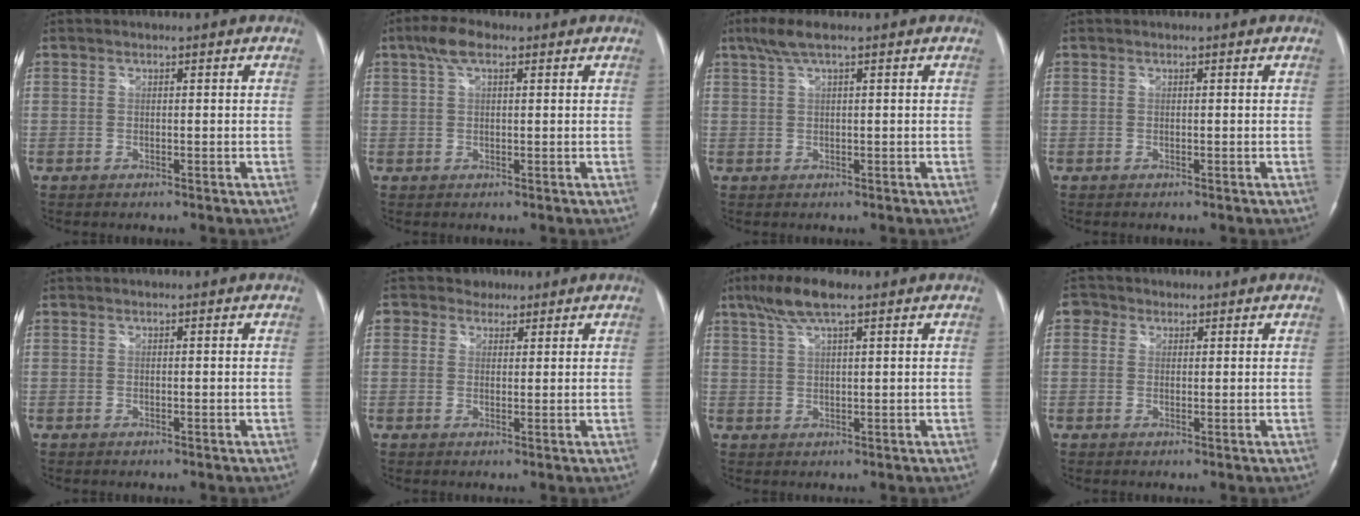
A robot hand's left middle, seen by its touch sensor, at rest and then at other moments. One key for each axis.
{"total": 4.0, "fx": 2.2, "fy": 1.5, "fz": 3.0, "tx": -0.067, "ty": 0.020, "tz": 0.043}
{"total": 3.9, "fx": 2.4, "fy": 0.4, "fz": 3.0, "tx": -0.072, "ty": 0.023, "tz": 0.050}
{"total": 0.0}
{"total": 0.0}
{"total": 3.1, "fx": 1.9, "fy": 2.5, "fz": 0.2, "tx": -0.005, "ty": 0.016, "tz": 0.028}
{"total": 6.2, "fx": 4.1, "fy": 0.9, "fz": 4.6, "tx": -0.100, "ty": 0.018, "tz": 0.078}
{"total": 2.5, "fx": 1.1, "fy": 2.1, "fz": 0.5, "tx": -0.008, "ty": 0.011, "tz": 0.014}